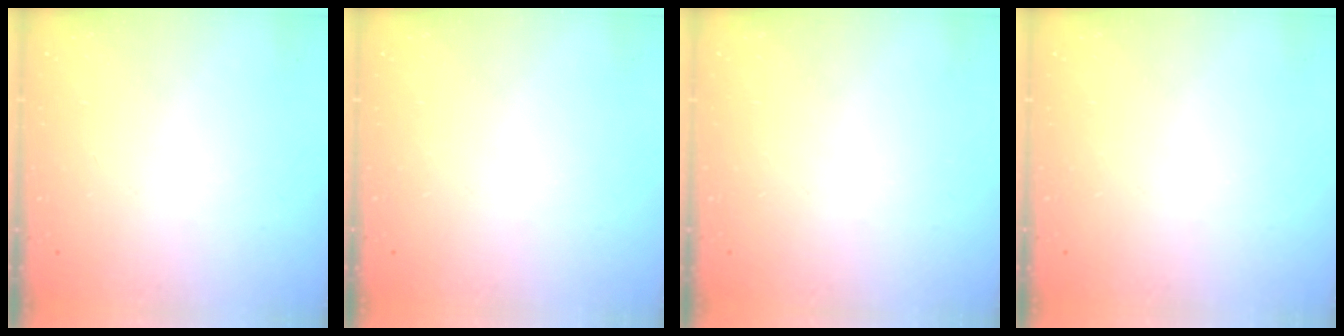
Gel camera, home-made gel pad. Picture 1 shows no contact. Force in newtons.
{"total": 0.0}
{"total": 0.0}
{"total": 0.0}